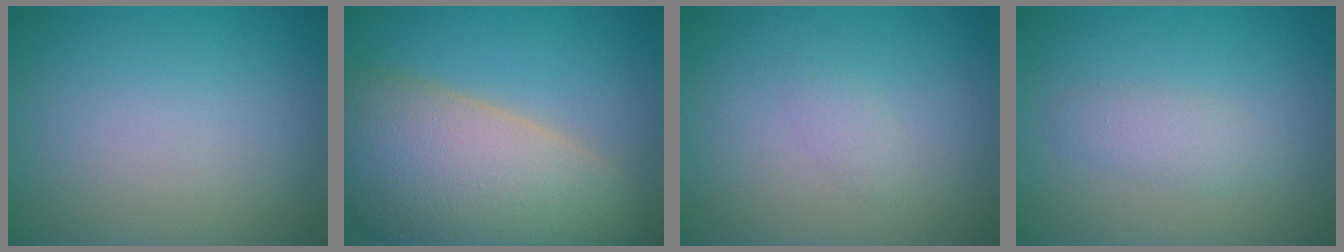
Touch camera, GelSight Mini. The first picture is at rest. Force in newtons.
{"total": 13.8, "press": 13.7, "slide": 1.2}
{"total": 1.0, "press": 1.0, "slide": 0.0}
{"total": 1.8, "press": 1.8, "slide": 0.0}